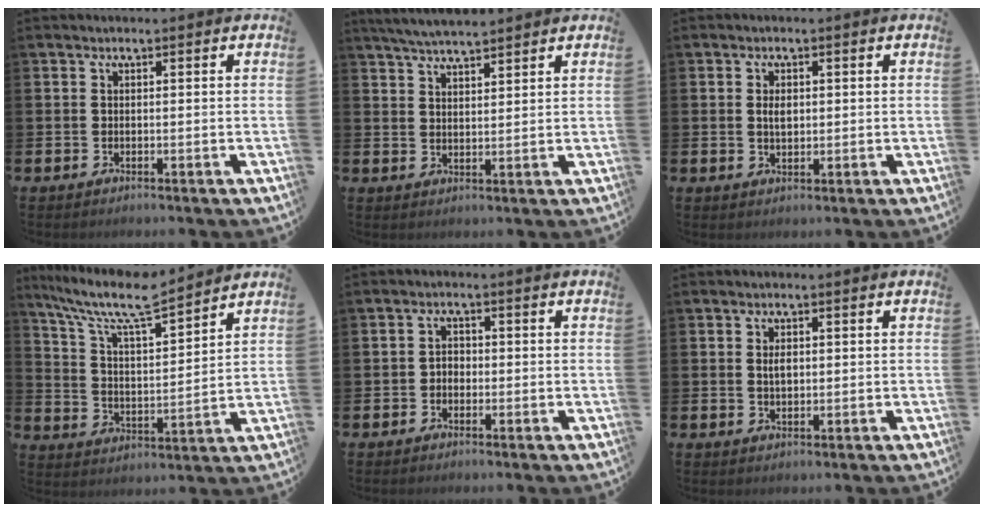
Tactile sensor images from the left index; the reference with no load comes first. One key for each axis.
{"total": 4.8, "fx": 4.6, "fy": 0.4, "fz": 1.2, "tx": -0.032, "ty": -0.016, "tz": 0.084}
{"total": 2.1, "fx": 0.6, "fy": 1.3, "fz": 1.6, "tx": -0.015, "ty": -0.002, "tz": 0.005}
{"total": 9.6, "fx": 8.4, "fy": 1.3, "fz": 4.5, "tx": -0.119, "ty": -0.047, "tz": 0.144}
{"total": 1.7, "fx": -0.6, "fy": 1.4, "fz": 0.7, "tx": -0.010, "ty": 0.005, "tz": -0.016}
{"total": 1.6, "fx": 0.5, "fy": 0.9, "fz": 1.3, "tx": -0.007, "ty": -0.001, "tz": 0.004}